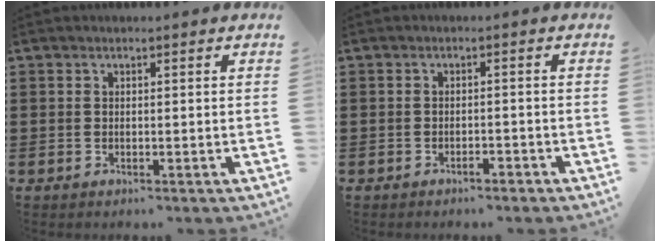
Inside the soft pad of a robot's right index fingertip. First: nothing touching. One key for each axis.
{"total": 1.4, "fx": -1.3, "fy": 0.1, "fz": 0.5, "tx": -0.015, "ty": -0.003, "tz": -0.026}